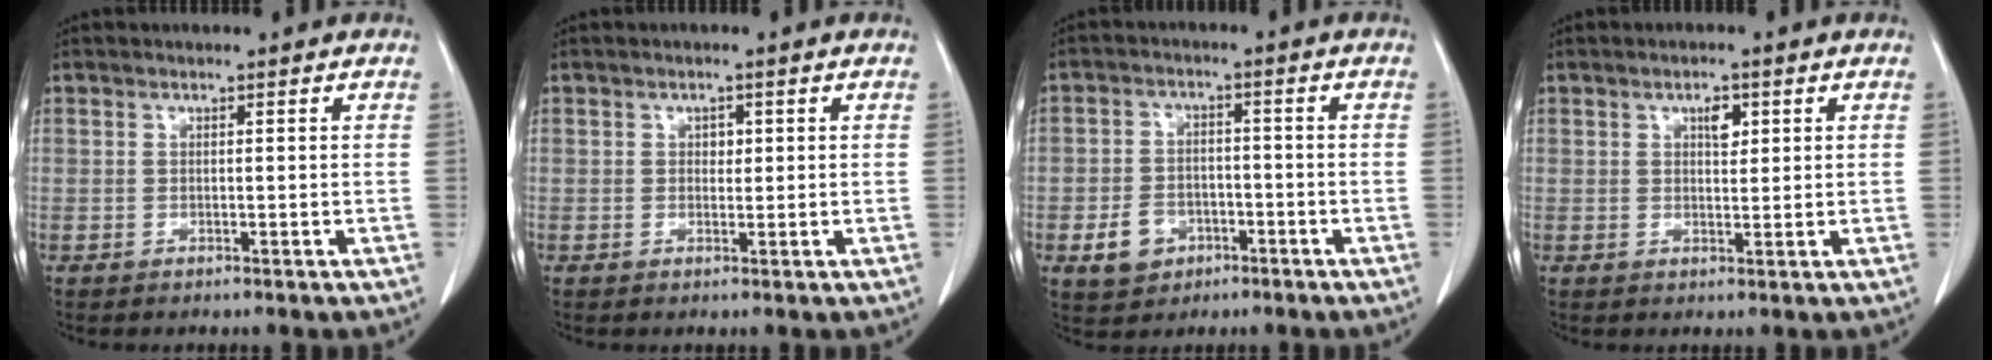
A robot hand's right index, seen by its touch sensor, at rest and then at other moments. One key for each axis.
{"total": 1.3, "fx": 0.4, "fy": 1.0, "fz": 0.8, "tx": -0.009, "ty": 0.000, "tz": 0.005}
{"total": 5.6, "fx": -2.4, "fy": 4.4, "fz": 2.6, "tx": -0.053, "ty": 0.008, "tz": -0.032}
{"total": 2.6, "fx": 1.2, "fy": 1.2, "fz": 2.0, "tx": -0.031, "ty": -0.001, "tz": 0.020}